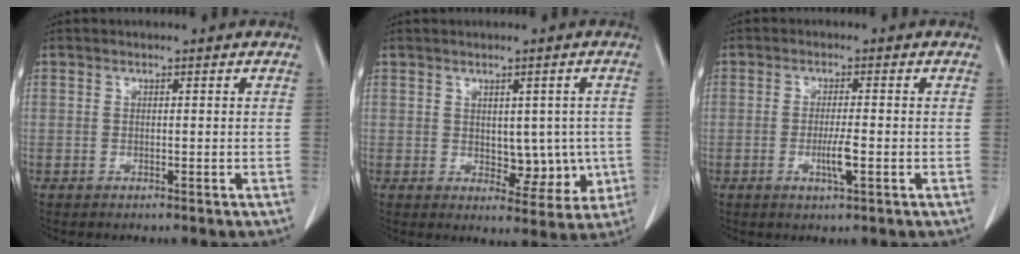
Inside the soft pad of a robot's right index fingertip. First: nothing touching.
{"total": 6.2, "force": [-0.3, 3.8, 4.9], "torque": [-0.047, 0.003, 0.009]}
{"total": 3.4, "force": [-1.1, 0.1, 3.3], "torque": [-0.062, -0.005, -0.019]}